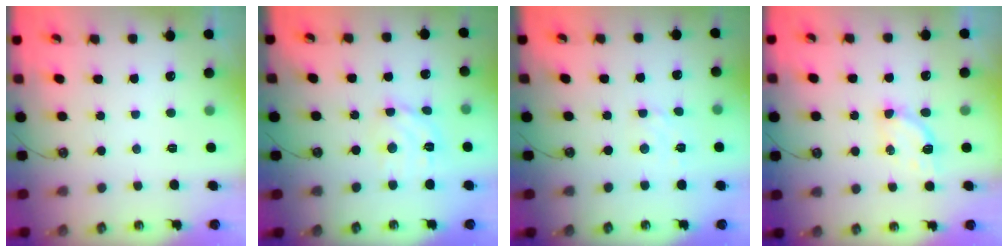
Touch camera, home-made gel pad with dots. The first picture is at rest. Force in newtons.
{"total": 9.5, "press": 9.4, "slide": 1.3}
{"total": 2.9, "press": 2.9, "slide": 0.7}
{"total": 4.9, "press": 4.9, "slide": 0.5}